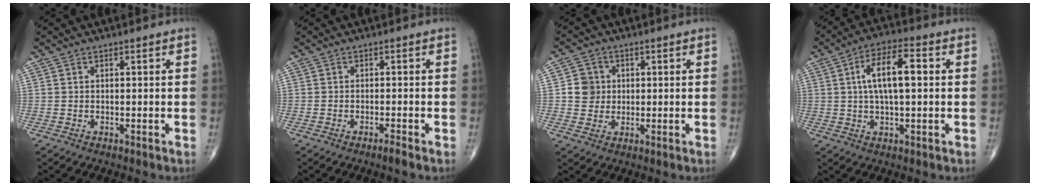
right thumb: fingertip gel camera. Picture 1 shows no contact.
{"total": 1.4, "force": [-1.1, -0.2, 0.8], "torque": [-0.021, 0.003, -0.023]}
{"total": 4.9, "force": [0.6, 4.6, 1.4], "torque": [0.001, 0.004, 0.006]}
{"total": 10.2, "force": [1.5, 3.9, 9.3], "torque": [-0.161, 0.019, 0.020]}